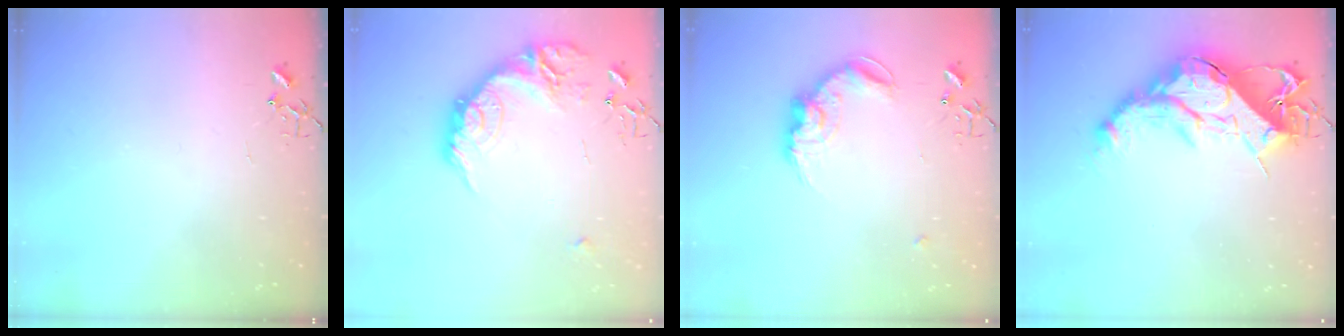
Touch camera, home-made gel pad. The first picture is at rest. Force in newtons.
{"total": 20.9, "press": 20.9, "slide": 1.2}
{"total": 12.7, "press": 12.7, "slide": 0.5}
{"total": 19.8, "press": 19.8, "slide": 1.2}